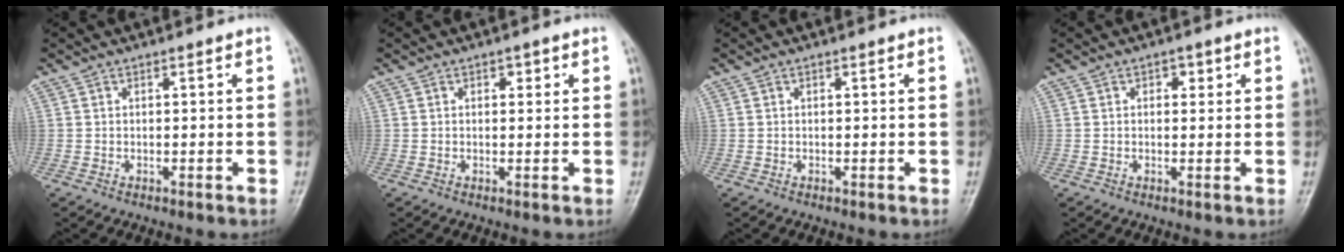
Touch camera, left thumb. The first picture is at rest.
{"total": 1.7, "force": [0.7, 1.1, 1.1], "torque": [-0.004, 0.000, 0.008]}
{"total": 0.0}
{"total": 2.3, "force": [0.9, 1.5, 1.5], "torque": [-0.004, 0.001, 0.009]}